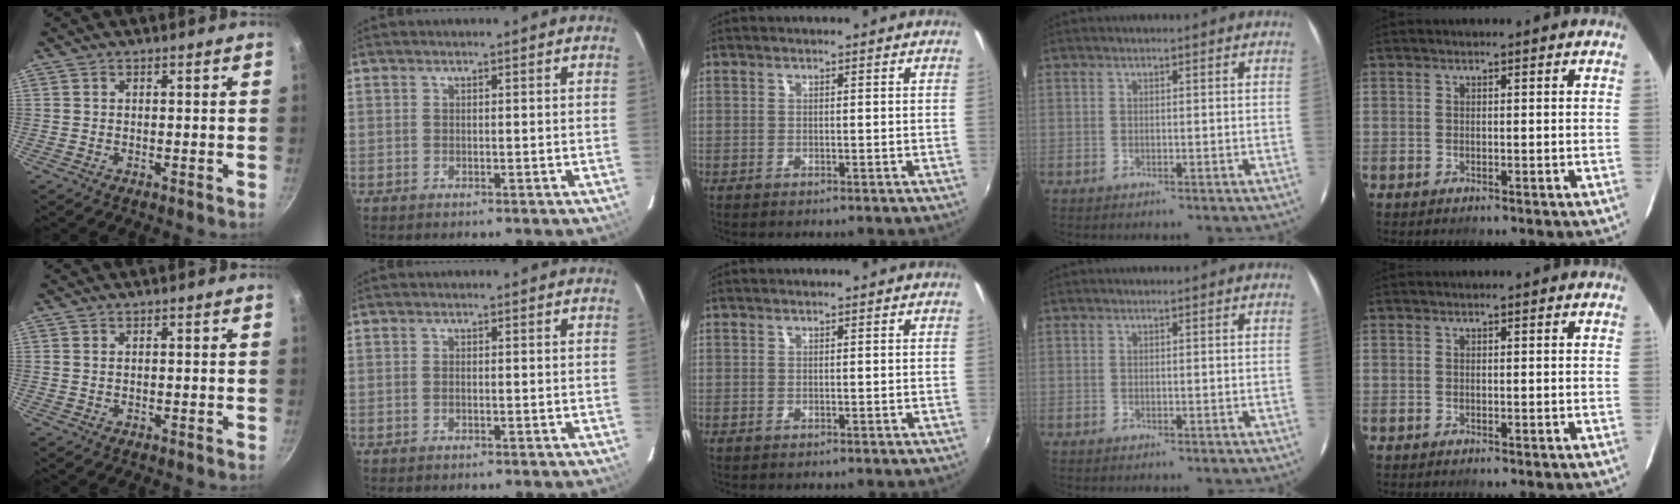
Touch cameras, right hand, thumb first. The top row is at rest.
{"thumb": {"total": 0.6, "force": [0.2, 0.3, 0.4], "torque": [-0.008, 0.000, 0.005]}, "index": {"total": 0.7, "force": [-0.1, 0.3, 0.6], "torque": [-0.013, 0.001, -0.004]}}